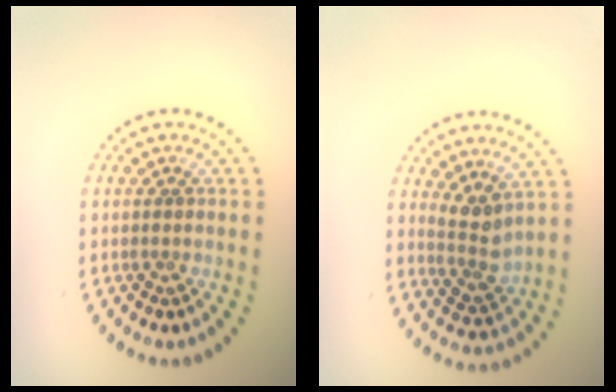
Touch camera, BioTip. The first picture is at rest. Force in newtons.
{"total": 2.6, "press": 2.1, "slide": 1.5}